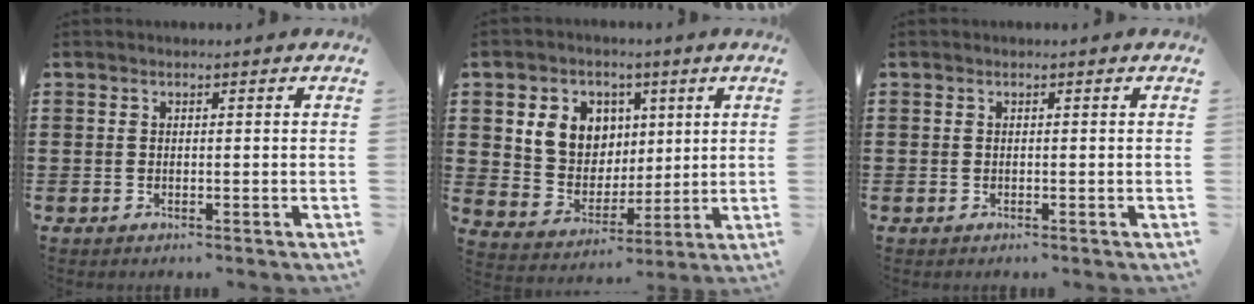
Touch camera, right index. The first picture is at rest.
{"total": 8.3, "force": [3.1, 7.3, 2.5], "torque": [-0.073, 0.007, 0.059]}
{"total": 0.0}